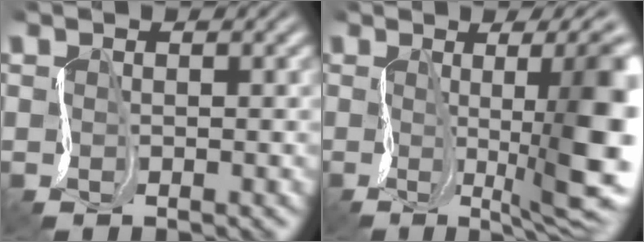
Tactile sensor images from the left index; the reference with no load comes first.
{"total": 10.6, "force": [0.1, 2.8, 10.3], "torque": [-0.119, 0.003, 0.001]}